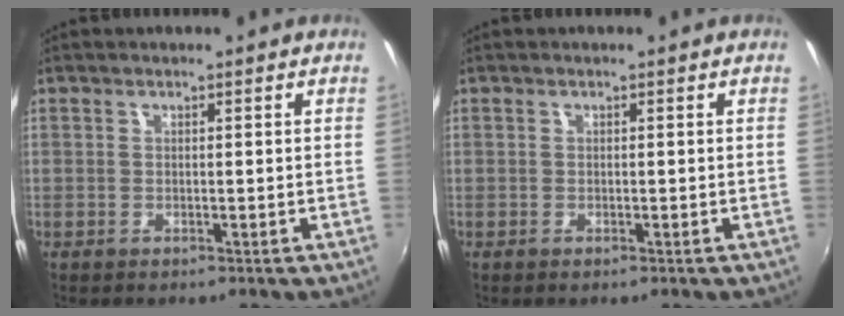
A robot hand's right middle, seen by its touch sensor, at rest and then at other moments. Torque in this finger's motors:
{"motor_torque": [0.17, -0.12, 0.03, 0.00]}